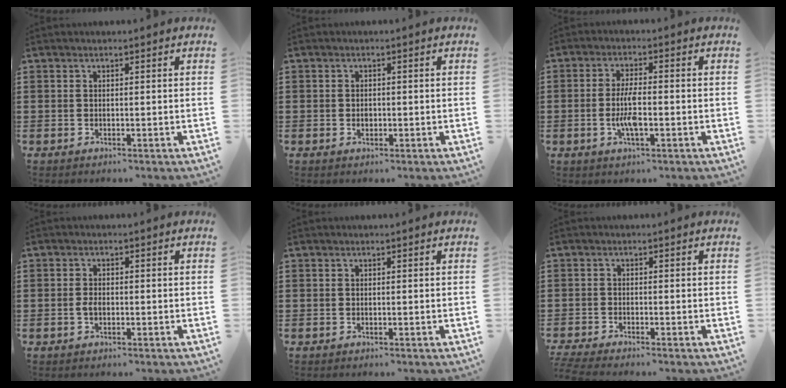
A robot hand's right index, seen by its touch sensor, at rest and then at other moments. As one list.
[{"total": 1.0, "force": [-0.1, 0.7, 0.6], "torque": [-0.014, 0.002, -0.002]}, {"total": 5.0, "force": [-1.2, 1.3, 4.7], "torque": [-0.102, -0.002, -0.029]}, {"total": 1.8, "force": [-0.4, 1.0, 1.5], "torque": [-0.037, -0.001, -0.010]}, {"total": 0.0}, {"total": 1.8, "force": [-1.7, -0.1, 0.5], "torque": [-0.015, -0.004, -0.035]}]